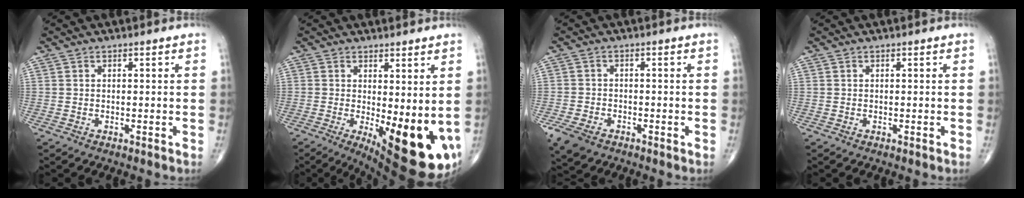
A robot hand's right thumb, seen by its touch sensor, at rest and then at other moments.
{"total": 14.5, "force": [-1.9, 5.1, 13.4], "torque": [-0.185, -0.033, -0.010]}
{"total": 6.2, "force": [-3.5, 4.1, 3.0], "torque": [-0.063, 0.006, -0.057]}
{"total": 0.0}